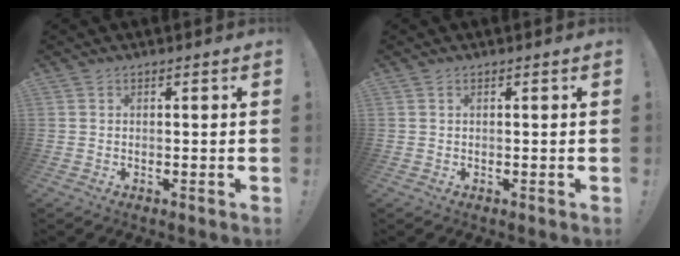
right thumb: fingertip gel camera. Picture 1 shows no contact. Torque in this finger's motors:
{"motor_torque": [-0.22, 0.02, -0.08, 0.17, 0.02]}